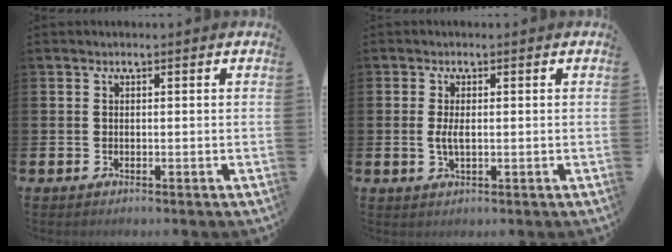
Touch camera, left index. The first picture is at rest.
{"total": 2.2, "force": [0.1, 0.8, 2.0], "torque": [-0.038, 0.002, -0.001]}